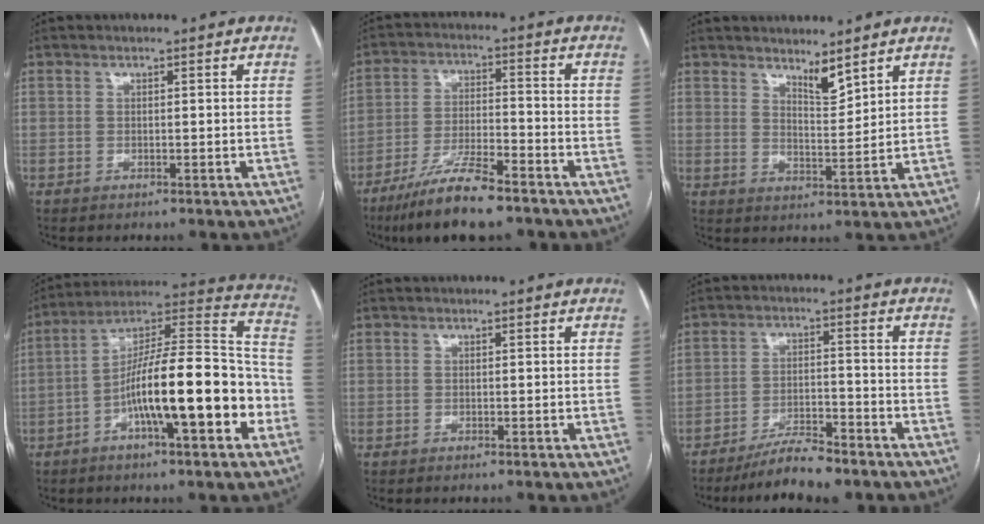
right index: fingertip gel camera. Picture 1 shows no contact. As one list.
[{"total": 11.6, "force": [-8.6, 1.8, 7.6], "torque": [-0.142, -0.023, -0.153]}, {"total": 3.9, "force": [3.4, 0.5, 1.9], "torque": [-0.033, -0.016, 0.064]}, {"total": 19.9, "force": [-6.1, 3.6, 18.6], "torque": [-0.284, 0.027, -0.097]}, {"total": 0.0}, {"total": 7.8, "force": [-6.7, 1.0, 3.9], "torque": [-0.063, -0.014, -0.115]}]